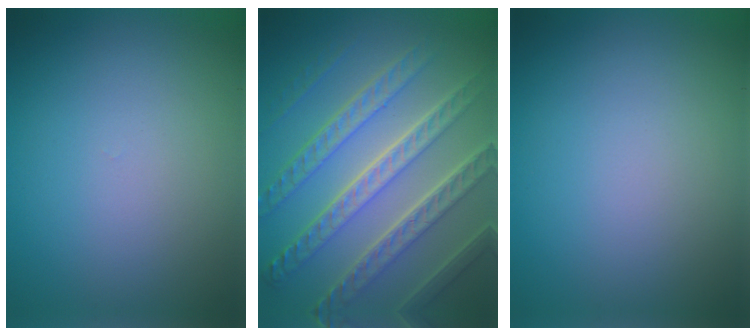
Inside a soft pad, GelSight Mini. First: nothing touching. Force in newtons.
{"total": 9.0, "press": 6.4, "slide": 6.4}
{"total": 0.0}